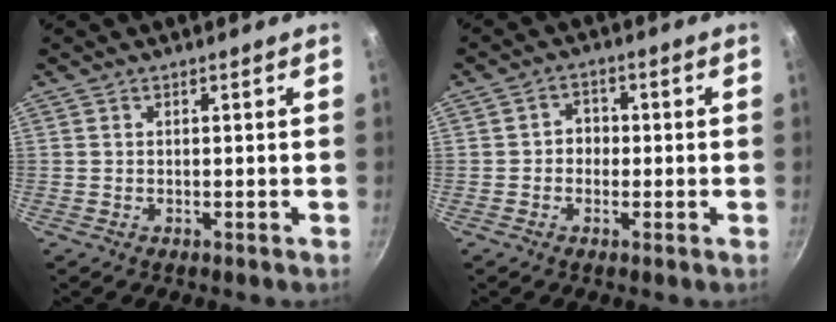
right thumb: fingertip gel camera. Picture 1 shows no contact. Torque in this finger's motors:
{"motor_torque": [-0.65, 0.18, 0.29, -0.18, 0.03]}